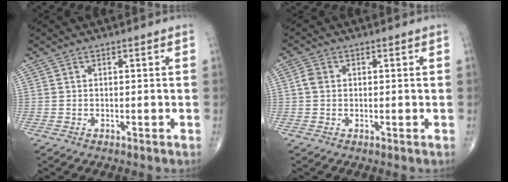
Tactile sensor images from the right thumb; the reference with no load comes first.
{"total": 2.2, "force": [0.2, 1.9, 1.2], "torque": [-0.021, 0.006, 0.000]}